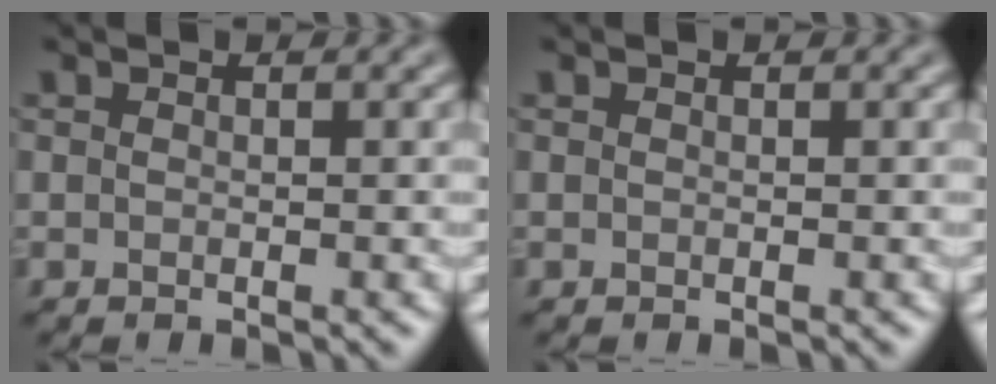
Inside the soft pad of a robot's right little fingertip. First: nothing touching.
{"total": 0.0}